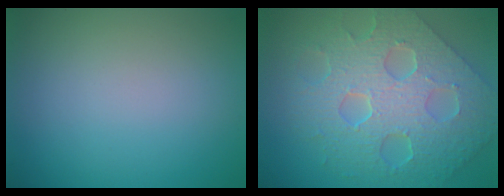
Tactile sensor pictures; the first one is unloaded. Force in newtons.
{"total": 8.7, "press": 6.4, "slide": 5.9}